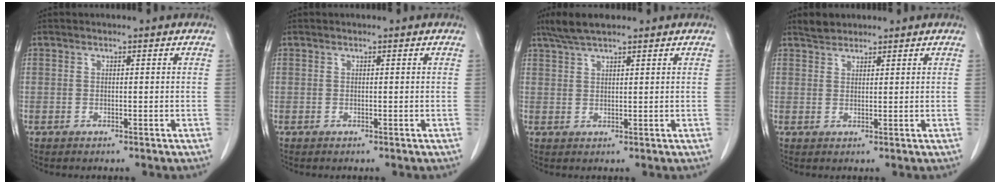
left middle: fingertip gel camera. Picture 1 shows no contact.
{"total": 0.0}
{"total": 5.0, "force": [4.1, 0.8, 2.8], "torque": [-0.061, 0.017, 0.077]}
{"total": 2.2, "force": [2.0, 0.8, 0.2], "torque": [-0.011, 0.007, 0.037]}